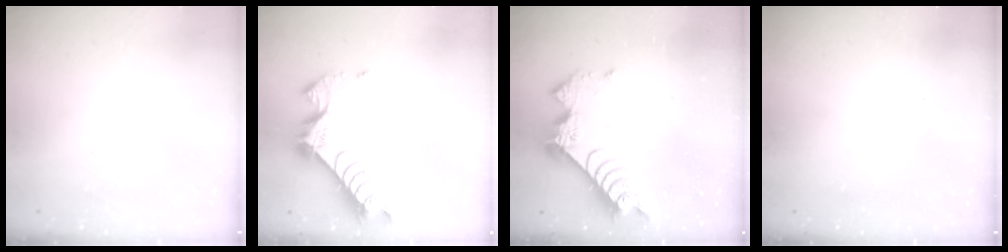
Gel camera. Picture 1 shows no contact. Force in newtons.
{"total": 9.3, "press": 9.2, "slide": 0.8}
{"total": 9.3, "press": 9.3, "slide": 0.8}
{"total": 0.0}